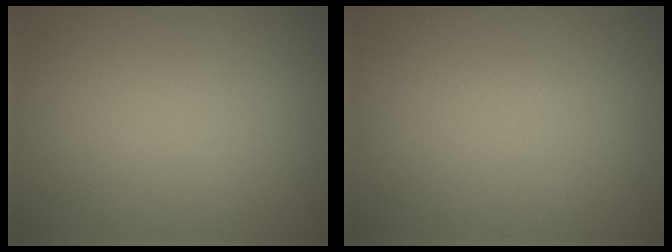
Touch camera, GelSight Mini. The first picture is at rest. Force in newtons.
{"total": 0.0}